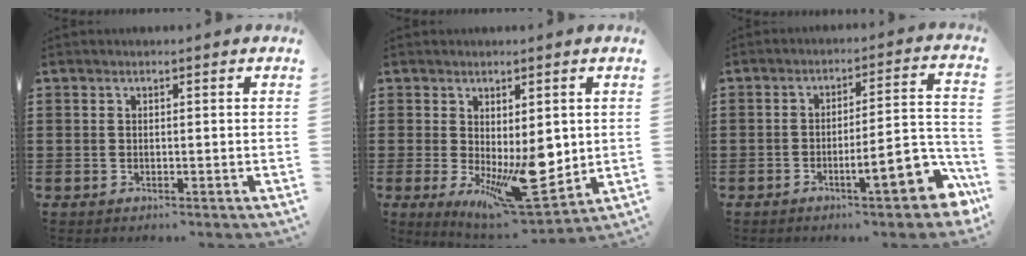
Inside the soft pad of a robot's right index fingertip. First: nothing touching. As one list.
[{"total": 10.6, "force": [-0.6, 4.6, 9.6], "torque": [-0.137, -0.015, 0.002]}, {"total": 9.6, "force": [-4.8, 2.1, 8.0], "torque": [-0.105, -0.008, -0.085]}]